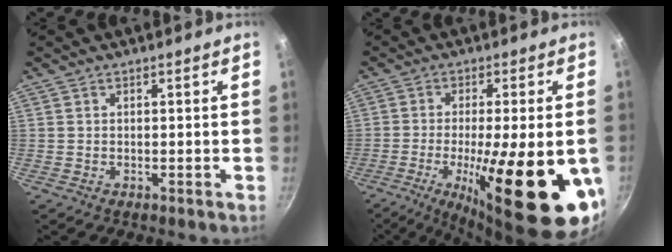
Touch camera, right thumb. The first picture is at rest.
{"total": 24.5, "force": [-6.2, 6.7, 22.8], "torque": [-0.324, -0.011, -0.083]}